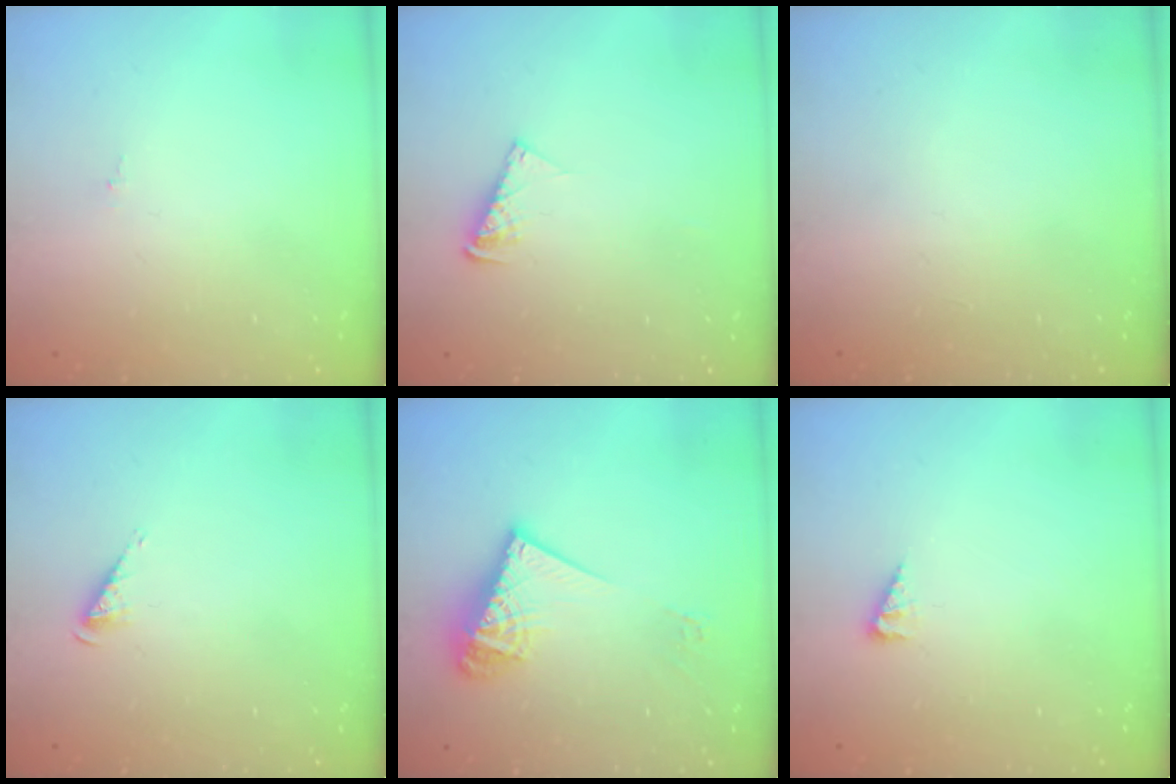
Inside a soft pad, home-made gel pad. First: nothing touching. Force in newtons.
{"total": 6.6, "press": 6.6, "slide": 0.6}
{"total": 0.0}
{"total": 3.1, "press": 3.1, "slide": 0.5}
{"total": 12.6, "press": 12.5, "slide": 1.5}
{"total": 2.7, "press": 2.7, "slide": 0.4}